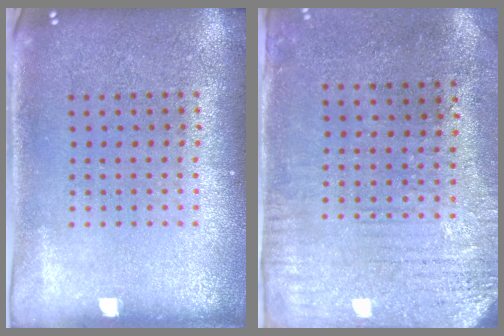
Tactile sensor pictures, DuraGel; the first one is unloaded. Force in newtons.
{"total": 3.2, "press": 2.5, "slide": 1.9}